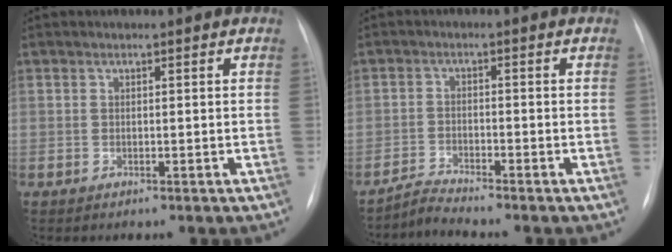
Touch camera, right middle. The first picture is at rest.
{"total": 3.0, "force": [-2.7, -1.0, -0.3], "torque": [0.000, -0.021, -0.056]}